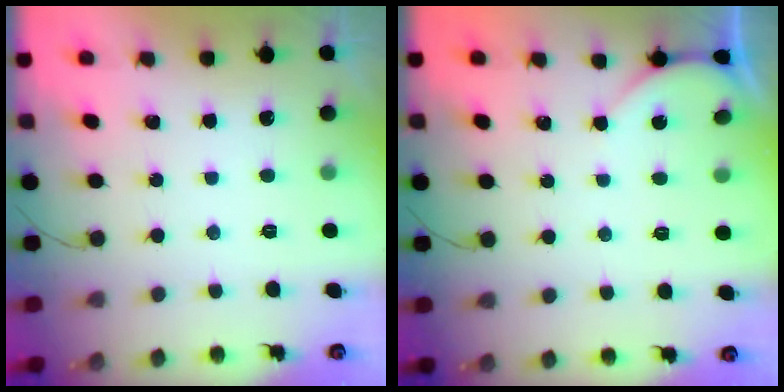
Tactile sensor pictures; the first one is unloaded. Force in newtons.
{"total": 1.3, "press": 1.3, "slide": 0.3}